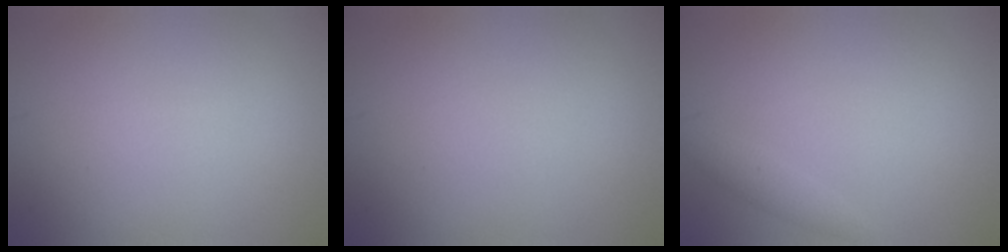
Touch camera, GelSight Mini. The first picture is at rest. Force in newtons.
{"total": 0.0}
{"total": 1.2, "press": 1.2, "slide": 0.1}